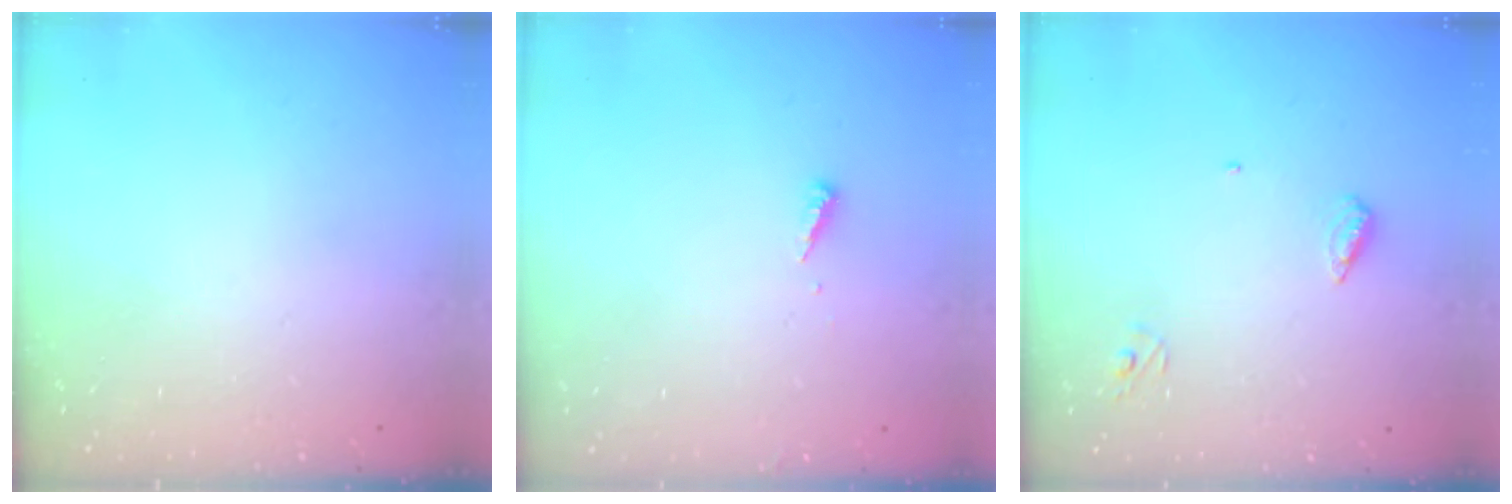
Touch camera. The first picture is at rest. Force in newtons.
{"total": 3.5, "press": 3.5, "slide": 0.2}
{"total": 5.3, "press": 5.3, "slide": 0.6}